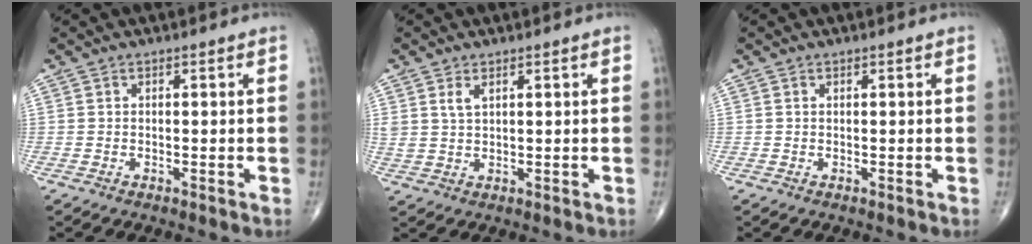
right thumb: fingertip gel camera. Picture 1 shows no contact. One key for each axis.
{"total": 2.7, "fx": 1.5, "fy": 1.3, "fz": 1.9, "tx": -0.039, "ty": -0.005, "tz": 0.036}
{"total": 0.0}